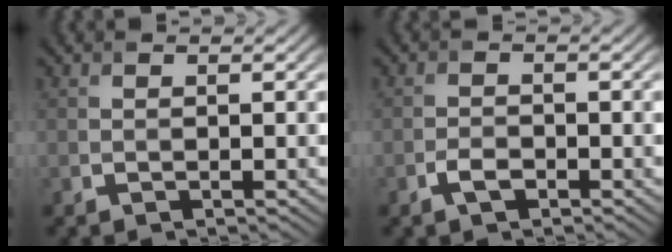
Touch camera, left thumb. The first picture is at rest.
{"total": 2.0, "force": [-1.2, 1.0, 1.3], "torque": [-0.026, 0.000, -0.024]}